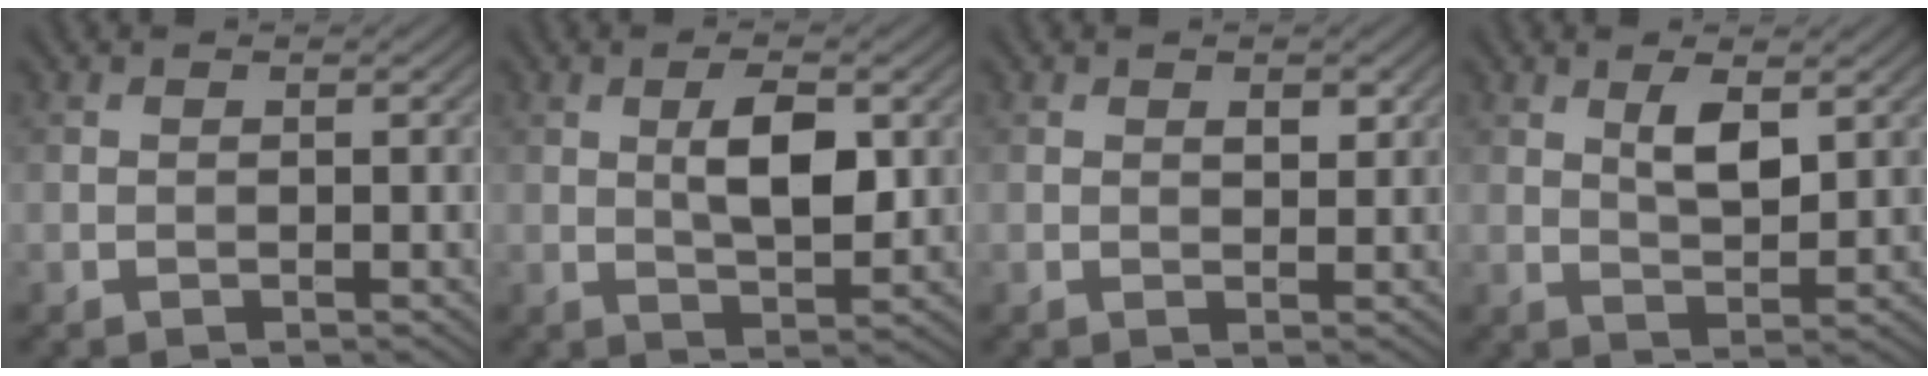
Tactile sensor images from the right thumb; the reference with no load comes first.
{"total": 5.8, "force": [1.1, 2.3, 5.2], "torque": [-0.092, -0.001, 0.023]}
{"total": 1.7, "force": [0.8, 0.9, 1.2], "torque": [-0.015, -0.004, 0.015]}
{"total": 4.5, "force": [1.9, 1.8, 3.6], "torque": [-0.076, -0.005, 0.037]}